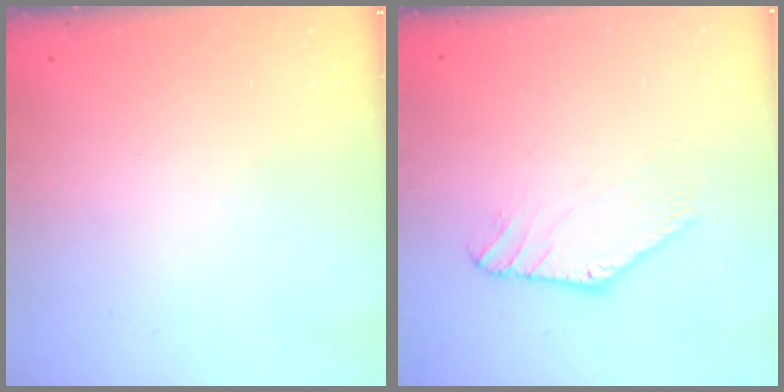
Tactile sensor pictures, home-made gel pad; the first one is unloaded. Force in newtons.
{"total": 1.4, "press": 1.4, "slide": 0.0}